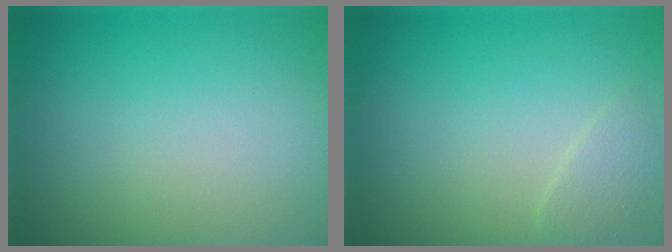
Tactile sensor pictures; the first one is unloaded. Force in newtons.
{"total": 1.1, "press": 1.1, "slide": 0.1}